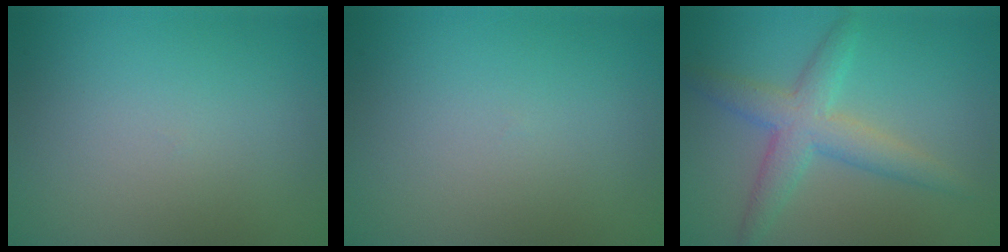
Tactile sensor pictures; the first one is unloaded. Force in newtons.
{"total": 0.0}
{"total": 4.2, "press": 4.2, "slide": 0.1}